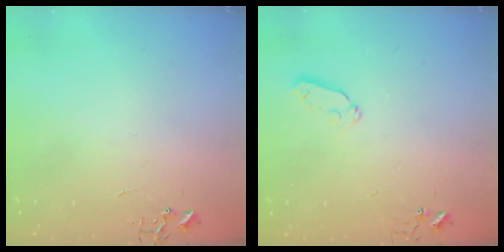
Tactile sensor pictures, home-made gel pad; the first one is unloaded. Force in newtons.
{"total": 5.0, "press": 4.9, "slide": 1.1}